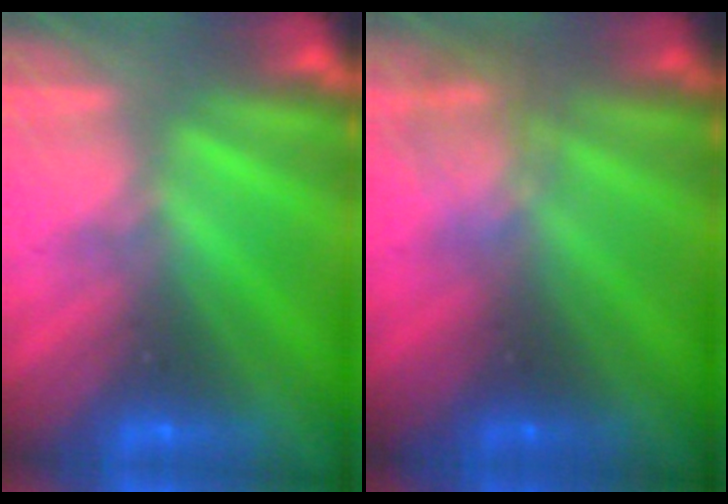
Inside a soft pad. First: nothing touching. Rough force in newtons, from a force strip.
{"total": 2.3}